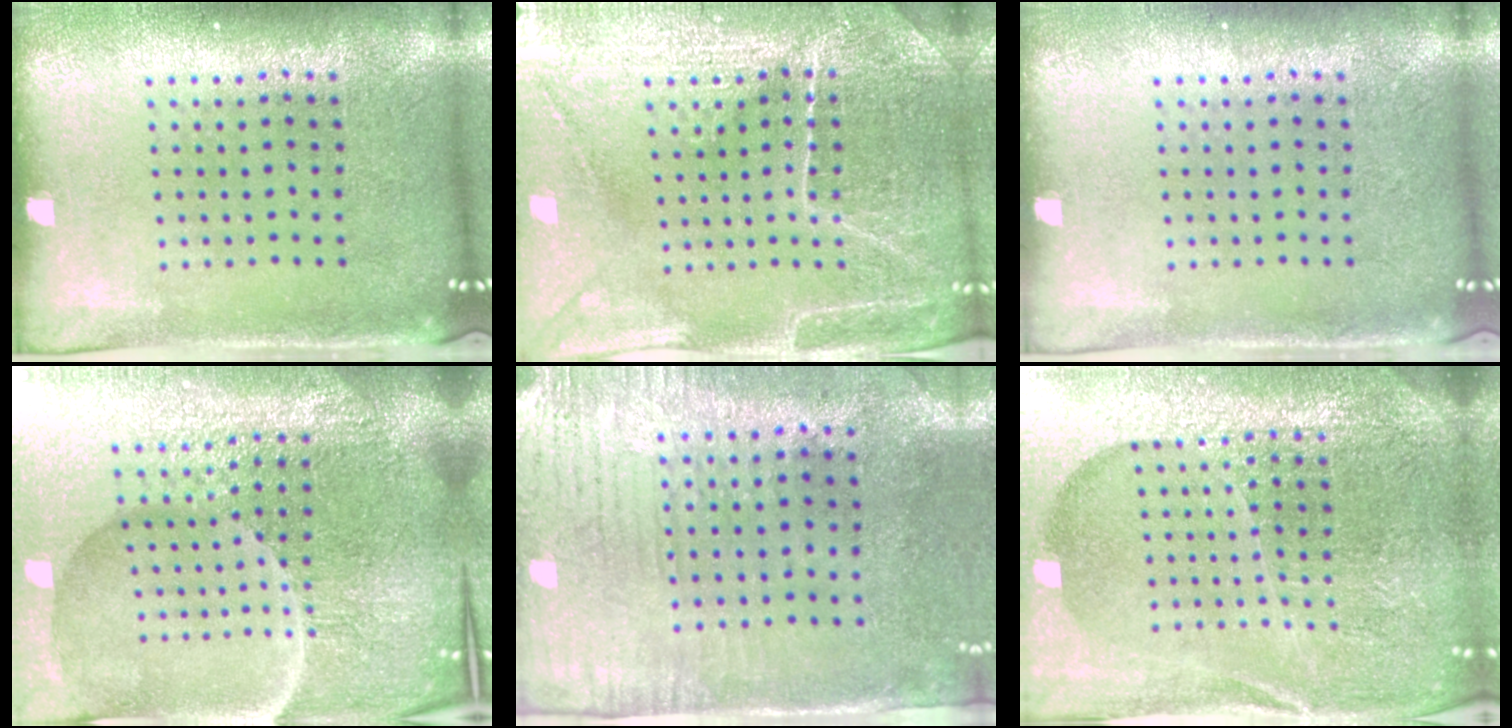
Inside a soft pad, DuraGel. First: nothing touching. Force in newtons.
{"total": 4.0, "press": 3.9, "slide": 1.1}
{"total": 0.0}
{"total": 6.3, "press": 5.7, "slide": 2.7}
{"total": 3.0, "press": 2.4, "slide": 1.8}
{"total": 5.7, "press": 5.1, "slide": 2.5}